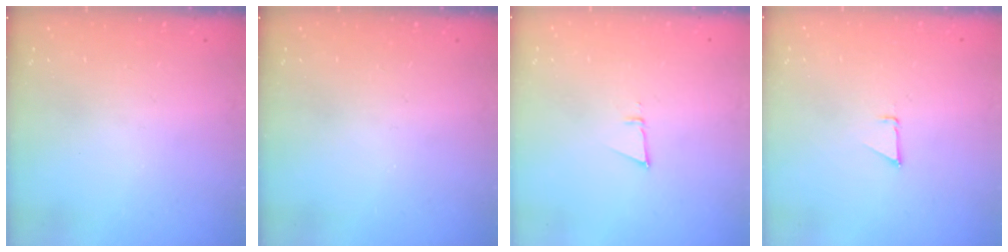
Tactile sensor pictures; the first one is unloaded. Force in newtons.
{"total": 0.0}
{"total": 4.3, "press": 4.2, "slide": 0.7}
{"total": 0.8, "press": 0.8, "slide": 0.1}